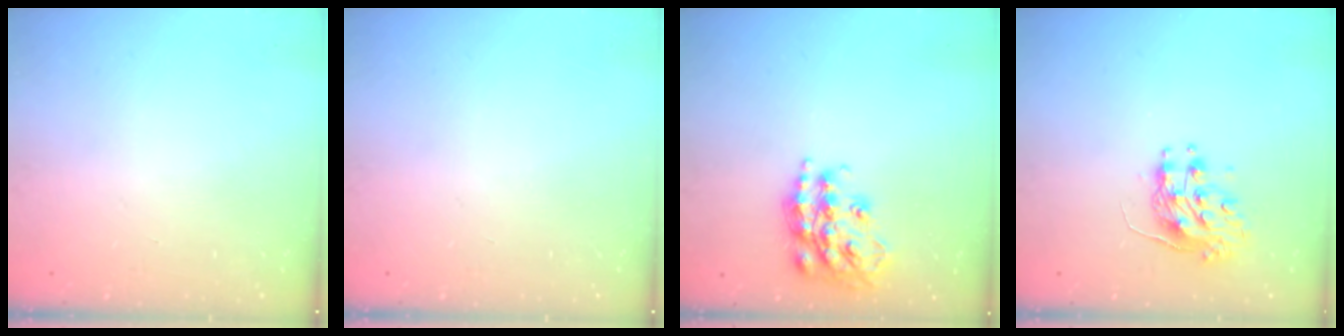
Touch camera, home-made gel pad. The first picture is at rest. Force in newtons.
{"total": 0.0}
{"total": 17.5, "press": 17.5, "slide": 1.0}
{"total": 9.3, "press": 9.3, "slide": 0.8}